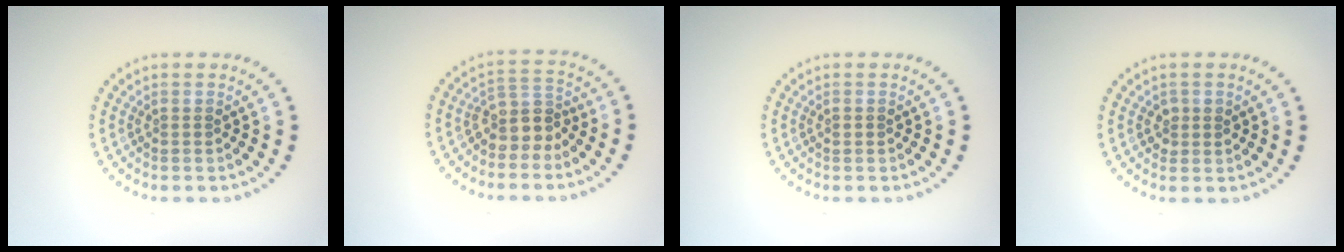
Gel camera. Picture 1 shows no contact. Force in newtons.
{"total": 3.0, "press": 2.3, "slide": 1.8}
{"total": 0.6, "press": 0.6, "slide": 0.1}
{"total": 1.2, "press": 1.2, "slide": 0.3}